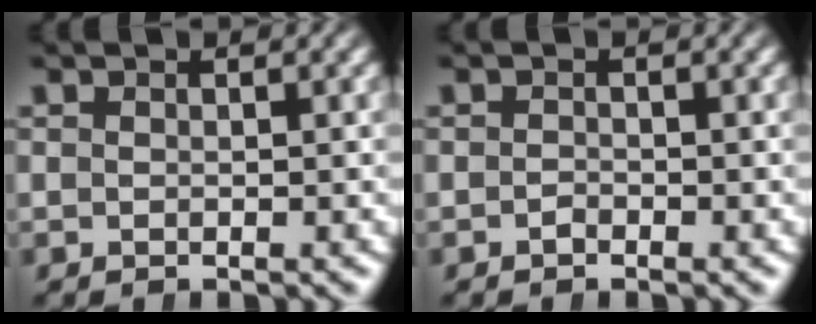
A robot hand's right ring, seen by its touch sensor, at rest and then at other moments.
{"total": 0.6, "force": [-0.6, 0.0, -0.1], "torque": [-0.003, -0.005, -0.009]}